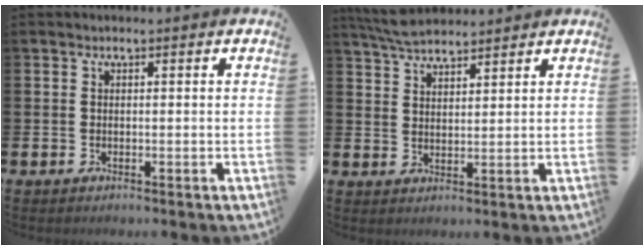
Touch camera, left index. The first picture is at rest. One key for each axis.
{"total": 4.9, "fx": 4.7, "fy": 0.8, "fz": 1.0, "tx": -0.024, "ty": -0.019, "tz": 0.085}